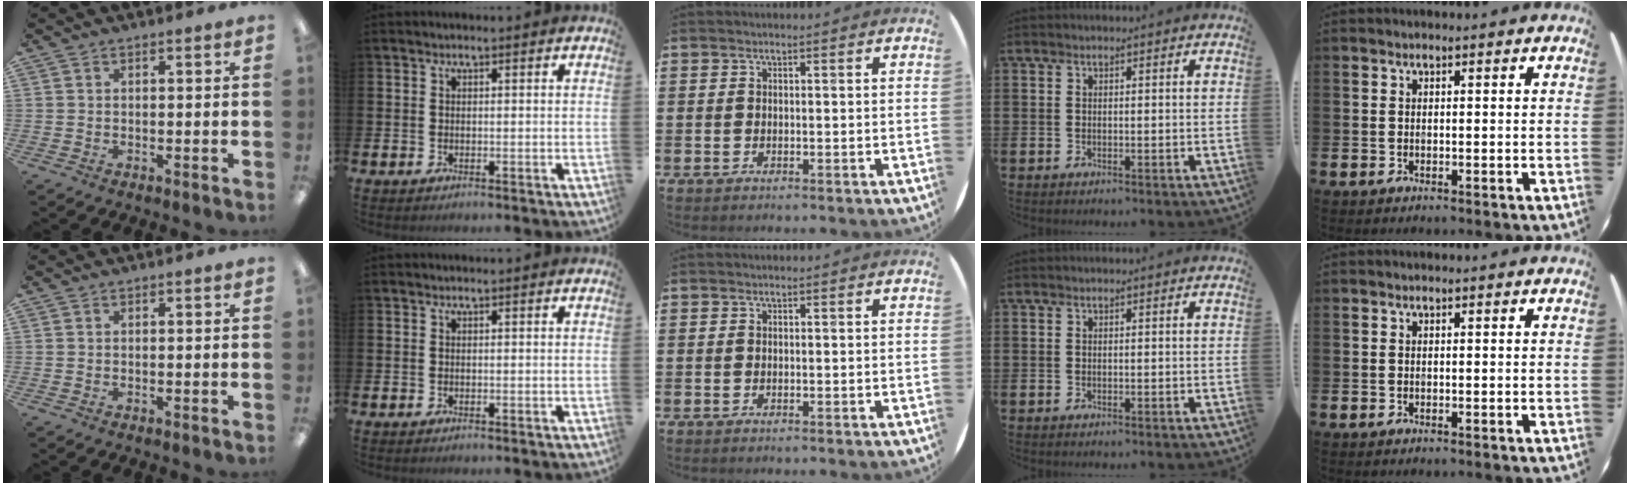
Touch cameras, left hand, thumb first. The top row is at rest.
{}